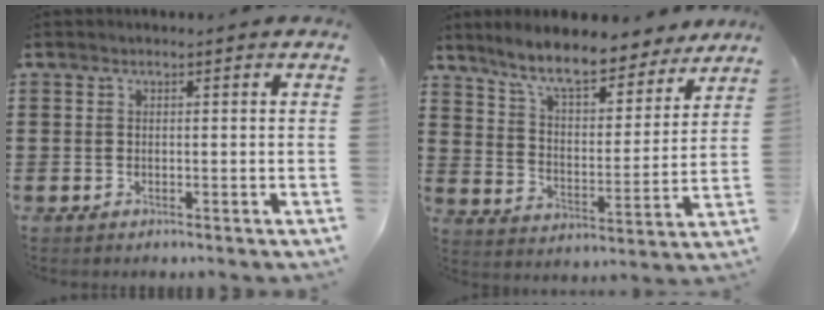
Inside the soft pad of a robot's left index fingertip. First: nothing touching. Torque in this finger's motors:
{"motor_torque": [1.69, -0.45, 0.81, 0.21]}